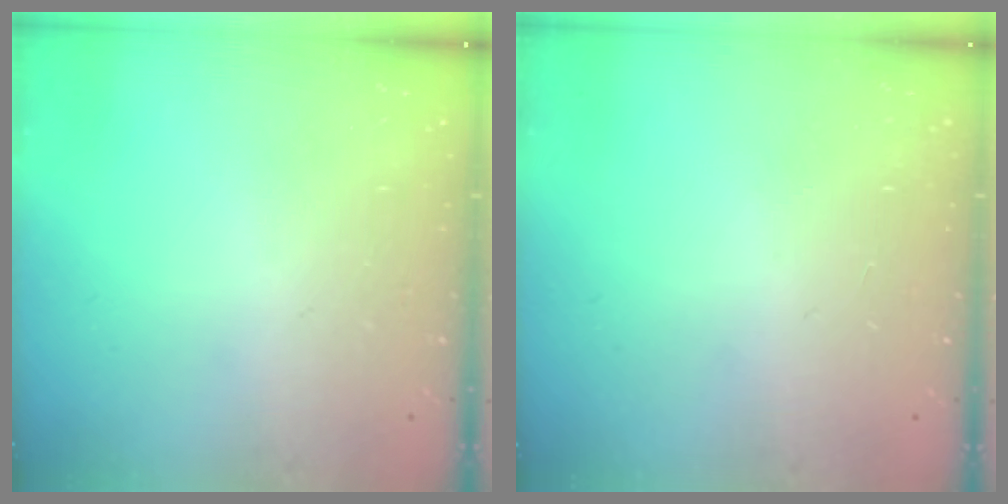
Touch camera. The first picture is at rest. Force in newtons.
{"total": 0.9, "press": 0.9, "slide": 0.0}